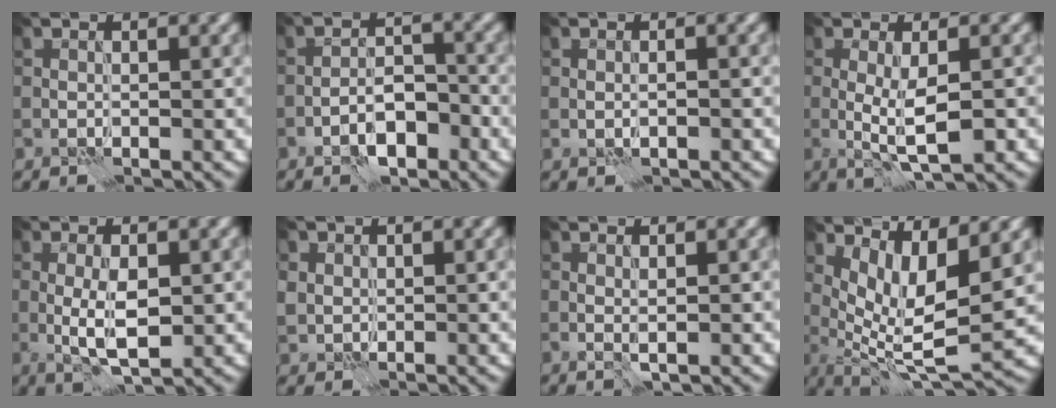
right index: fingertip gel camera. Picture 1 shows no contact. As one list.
[{"total": 3.8, "force": [-2.5, 1.4, 2.4], "torque": [-0.028, 0.008, -0.044]}, {"total": 0.9, "force": [-0.4, 0.4, 0.7], "torque": [-0.013, -0.004, -0.004]}, {"total": 4.0, "force": [-0.6, 0.6, 4.0], "torque": [-0.072, -0.005, -0.009]}, {"total": 3.8, "force": [-0.4, 1.3, 3.6], "torque": [-0.068, -0.003, -0.006]}, {"total": 2.2, "force": [0.7, 2.0, 0.5], "torque": [-0.022, -0.001, 0.021]}, {"total": 0.8, "force": [-0.1, 0.1, 0.8], "torque": [-0.015, -0.002, 0.001]}, {"total": 6.7, "force": [2.3, 2.0, 6.0], "torque": [-0.113, -0.014, 0.050]}]